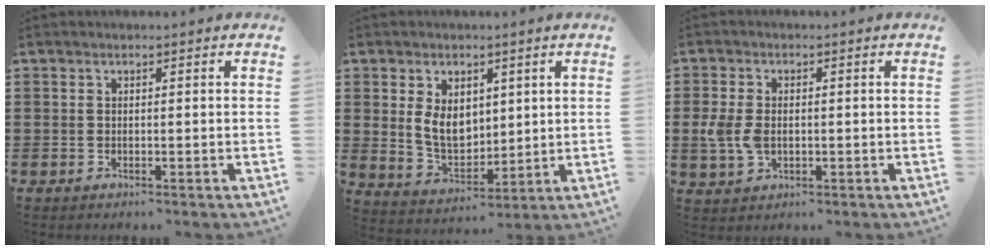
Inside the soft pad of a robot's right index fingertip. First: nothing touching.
{"total": 6.7, "force": [1.7, 4.8, 4.4], "torque": [-0.088, 0.004, 0.029]}
{"total": 4.7, "force": [-0.3, 3.1, 3.6], "torque": [-0.098, -0.003, -0.013]}